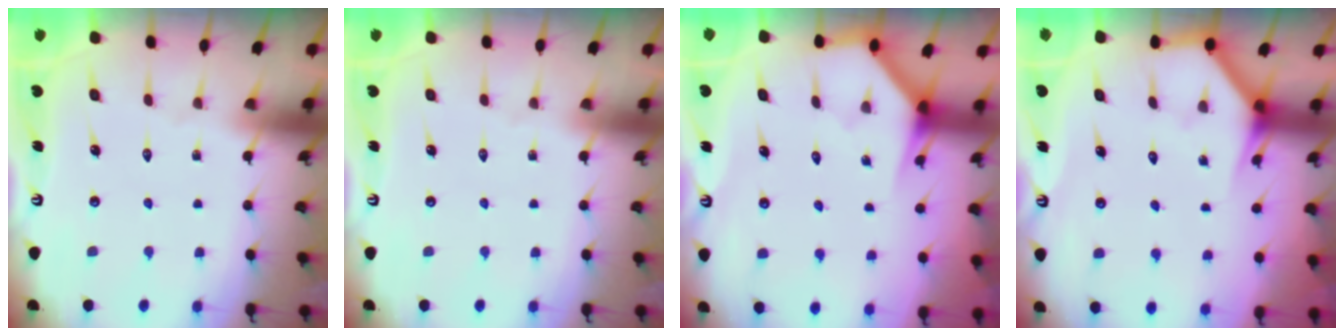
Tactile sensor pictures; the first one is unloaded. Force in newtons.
{"total": 0.0}
{"total": 3.9, "press": 3.9, "slide": 0.2}
{"total": 4.7, "press": 4.7, "slide": 0.3}